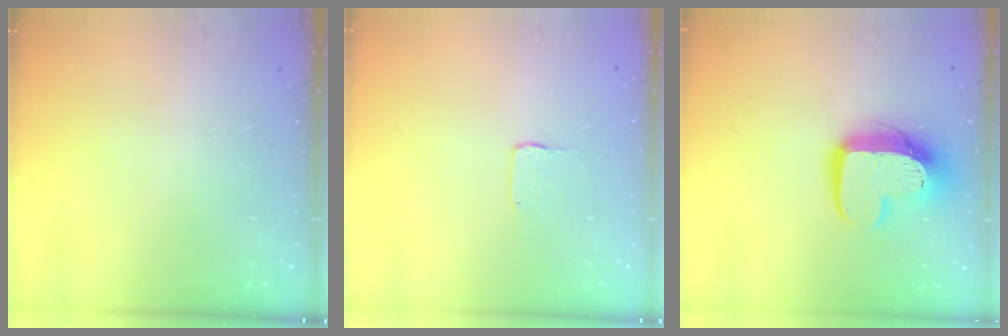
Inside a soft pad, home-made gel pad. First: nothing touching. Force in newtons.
{"total": 1.0, "press": 1.0, "slide": 0.1}
{"total": 14.4, "press": 14.3, "slide": 1.2}